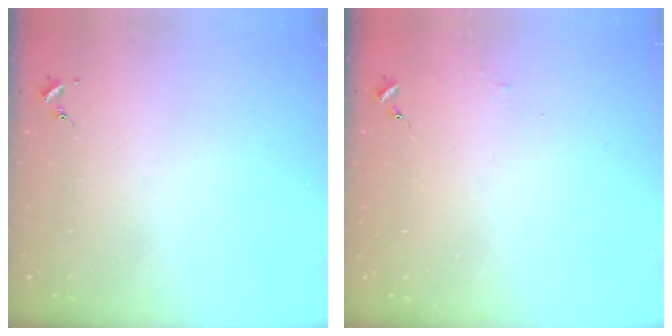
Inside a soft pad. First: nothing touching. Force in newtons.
{"total": 3.2, "press": 3.2, "slide": 0.3}